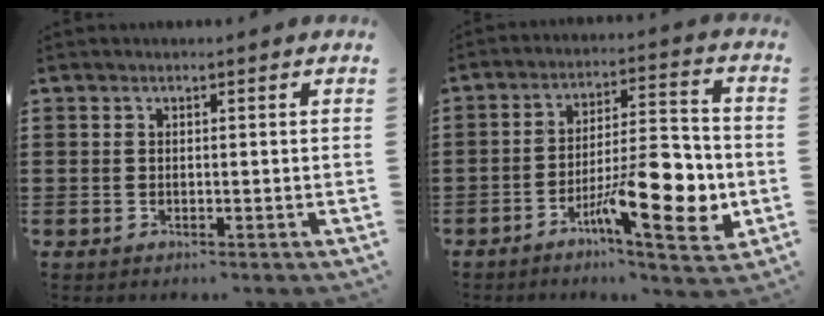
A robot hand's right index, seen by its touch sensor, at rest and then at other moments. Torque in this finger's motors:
{"motor_torque": [1.13, -1.01, 0.55, 0.21]}